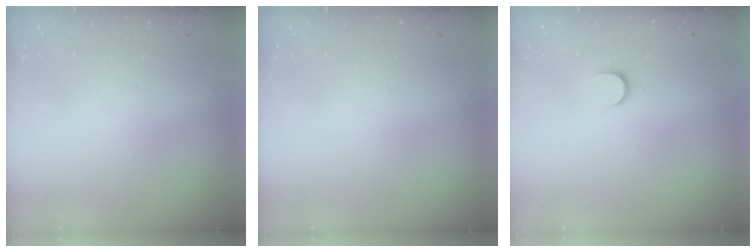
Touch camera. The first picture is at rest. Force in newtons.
{"total": 0.0}
{"total": 5.1, "press": 5.1, "slide": 0.5}